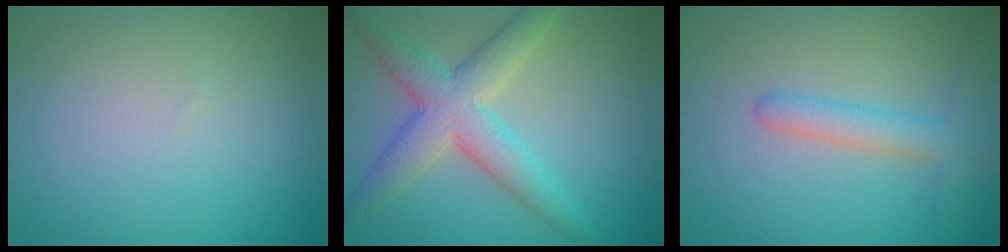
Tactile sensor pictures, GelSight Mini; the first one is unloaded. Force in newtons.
{"total": 5.0, "press": 4.9, "slide": 0.3}
{"total": 3.0, "press": 3.0, "slide": 0.2}